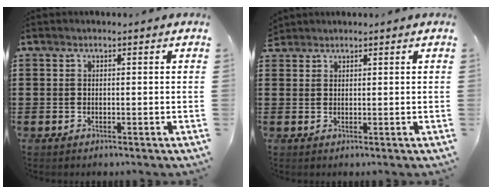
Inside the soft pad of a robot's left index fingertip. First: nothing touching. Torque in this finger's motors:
{"motor_torque": [0.03, 0.01, -0.04, -0.01]}